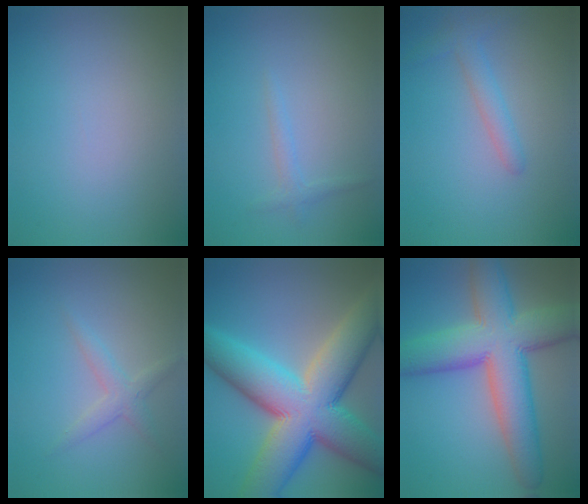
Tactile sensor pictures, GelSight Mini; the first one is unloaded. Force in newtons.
{"total": 1.1, "press": 1.1, "slide": 0.1}
{"total": 2.1, "press": 2.1, "slide": 0.1}
{"total": 1.8, "press": 1.8, "slide": 0.0}
{"total": 14.6, "press": 14.6, "slide": 0.7}
{"total": 11.1, "press": 11.1, "slide": 0.7}